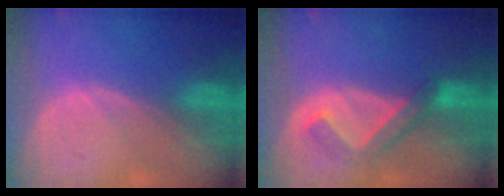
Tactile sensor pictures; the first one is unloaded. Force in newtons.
{"total": 5.0, "press": 4.9, "slide": 1.0}